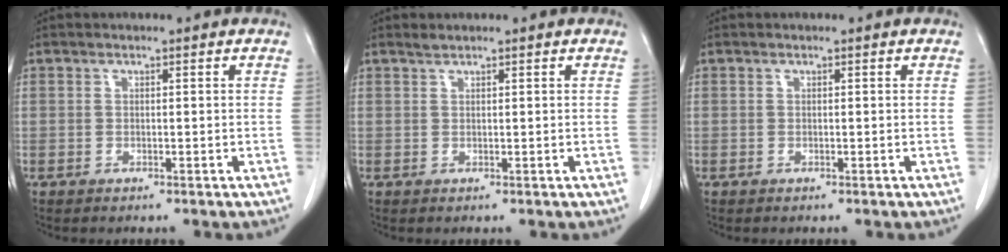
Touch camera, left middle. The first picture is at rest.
{"total": 0.8, "force": [0.7, -0.1, 0.2], "torque": [-0.009, 0.002, 0.018]}
{"total": 0.0}